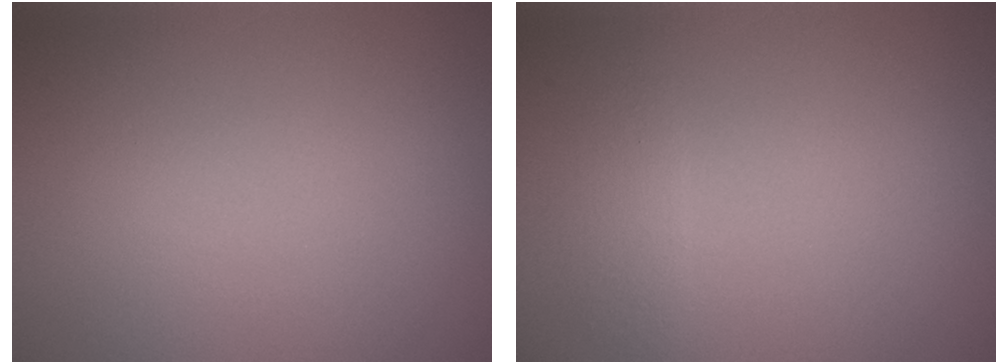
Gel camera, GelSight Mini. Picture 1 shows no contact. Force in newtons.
{"total": 1.1, "press": 1.1, "slide": 0.0}